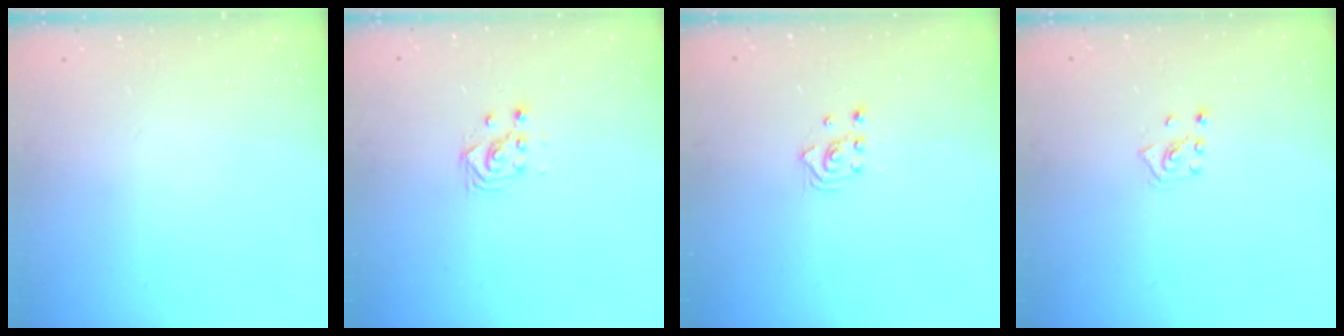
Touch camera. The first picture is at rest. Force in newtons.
{"total": 3.0, "press": 3.0, "slide": 0.2}
{"total": 2.5, "press": 2.5, "slide": 0.3}
{"total": 2.8, "press": 2.8, "slide": 0.2}